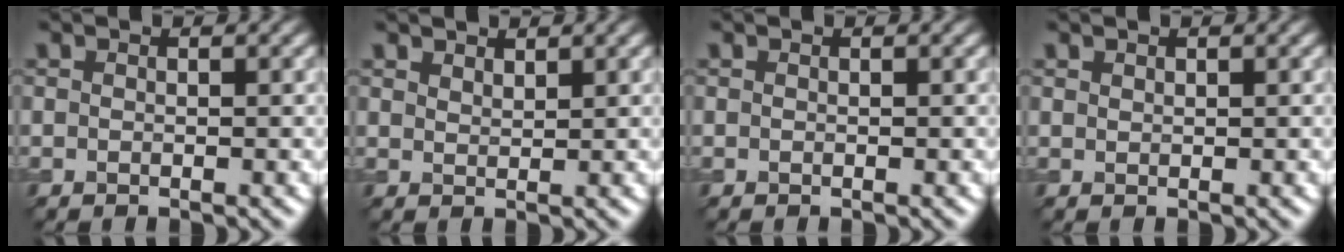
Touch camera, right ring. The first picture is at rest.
{"total": 1.5, "force": [1.4, 0.5, 0.4], "torque": [-0.011, 0.002, 0.028]}
{"total": 0.0}
{"total": 0.5, "force": [0.5, 0.2, 0.1], "torque": [-0.002, 0.000, 0.012]}